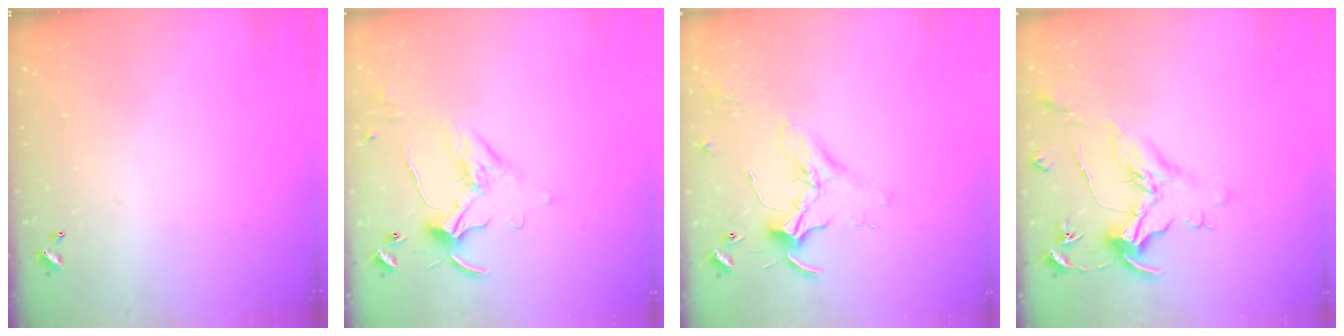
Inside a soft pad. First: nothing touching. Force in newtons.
{"total": 1.2, "press": 0.8, "slide": 0.8}
{"total": 2.1, "press": 2.1, "slide": 0.5}
{"total": 1.6, "press": 1.4, "slide": 0.7}